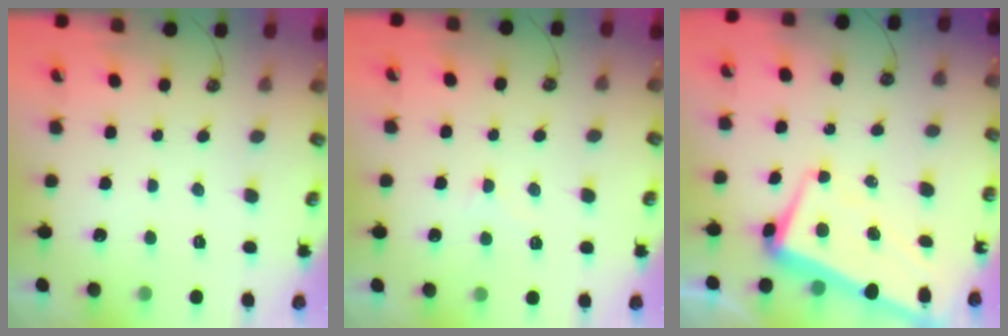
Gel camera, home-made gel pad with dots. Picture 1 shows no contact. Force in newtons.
{"total": 3.0, "press": 2.9, "slide": 0.7}
{"total": 1.2, "press": 0.4, "slide": 1.1}